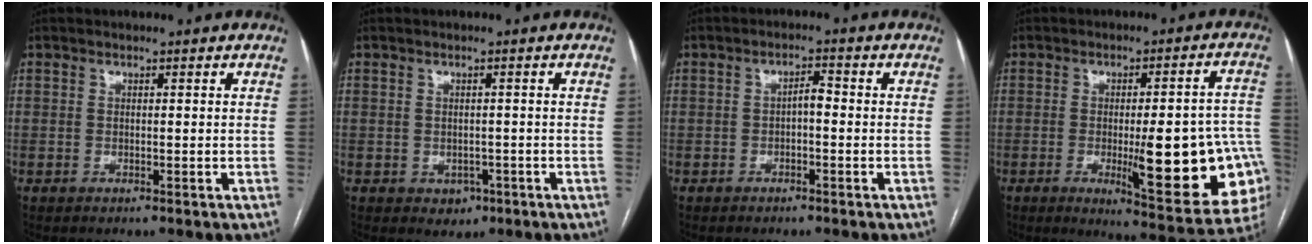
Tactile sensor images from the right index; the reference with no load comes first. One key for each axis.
{"total": 2.4, "fx": -1.0, "fy": 1.9, "fz": 1.0, "tx": -0.006, "ty": 0.003, "tz": -0.005}
{"total": 2.2, "fx": -0.4, "fy": 0.8, "fz": 2.0, "tx": -0.030, "ty": 0.008, "tz": -0.008}
{"total": 19.5, "fx": -4.4, "fy": 3.8, "fz": 18.6, "tx": -0.153, "ty": 0.013, "tz": -0.036}